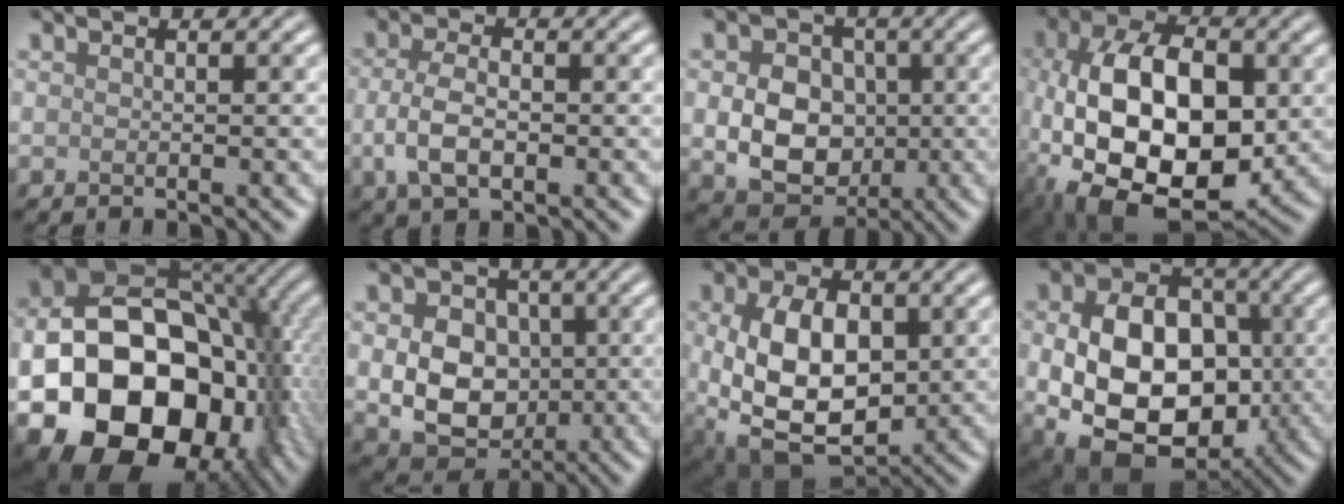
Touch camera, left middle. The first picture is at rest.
{"total": 4.1, "force": [-0.8, 2.3, 3.3], "torque": [-0.072, -0.002, -0.016]}
{"total": 7.7, "force": [-0.3, 6.2, 4.5], "torque": [-0.067, -0.010, -0.009]}
{"total": 14.7, "force": [-2.3, 8.6, 11.7], "torque": [-0.215, -0.010, -0.045]}
{"total": 21.2, "force": [-4.6, 15.8, 13.3], "torque": [-0.239, -0.040, -0.062]}
{"total": 9.1, "force": [0.2, 7.4, 5.3], "torque": [-0.076, 0.001, -0.002]}
{"total": 10.9, "force": [-0.1, 6.9, 8.5], "torque": [-0.181, -0.010, 0.006]}
{"total": 14.0, "force": [-1.5, 10.0, 9.7], "torque": [-0.154, -0.025, -0.016]}